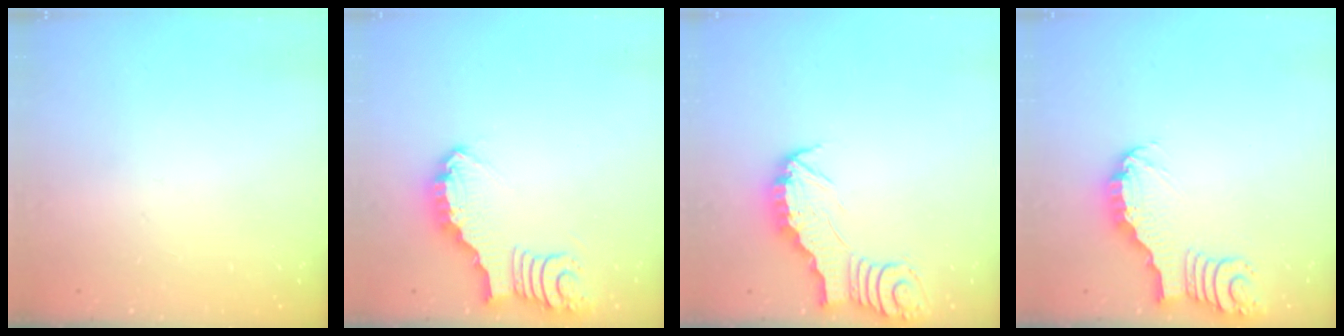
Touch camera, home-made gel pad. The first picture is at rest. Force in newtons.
{"total": 3.8, "press": 3.8, "slide": 0.2}
{"total": 2.6, "press": 2.6, "slide": 0.2}
{"total": 3.4, "press": 3.4, "slide": 0.3}